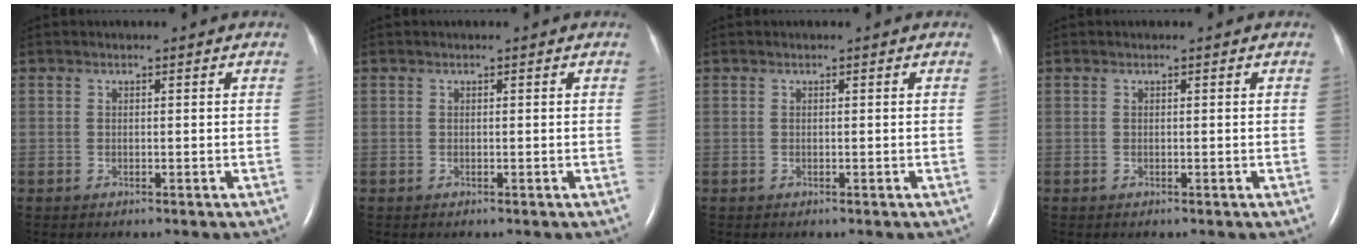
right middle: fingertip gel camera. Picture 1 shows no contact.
{"total": 0.0}
{"total": 0.0}
{"total": 0.0}